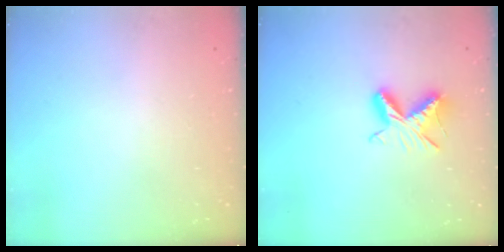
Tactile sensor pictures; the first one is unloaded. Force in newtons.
{"total": 8.7, "press": 8.7, "slide": 0.9}